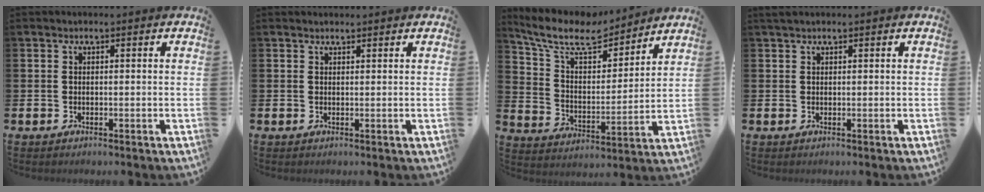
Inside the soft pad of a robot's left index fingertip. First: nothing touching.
{"total": 0.9, "force": [0.9, 0.2, 0.0], "torque": [0.009, -0.002, 0.014]}
{"total": 10.2, "force": [9.0, 3.1, 3.7], "torque": [-0.114, -0.058, 0.156]}
{"total": 1.1, "force": [0.9, 0.2, 0.4], "torque": [-0.008, 0.003, 0.016]}